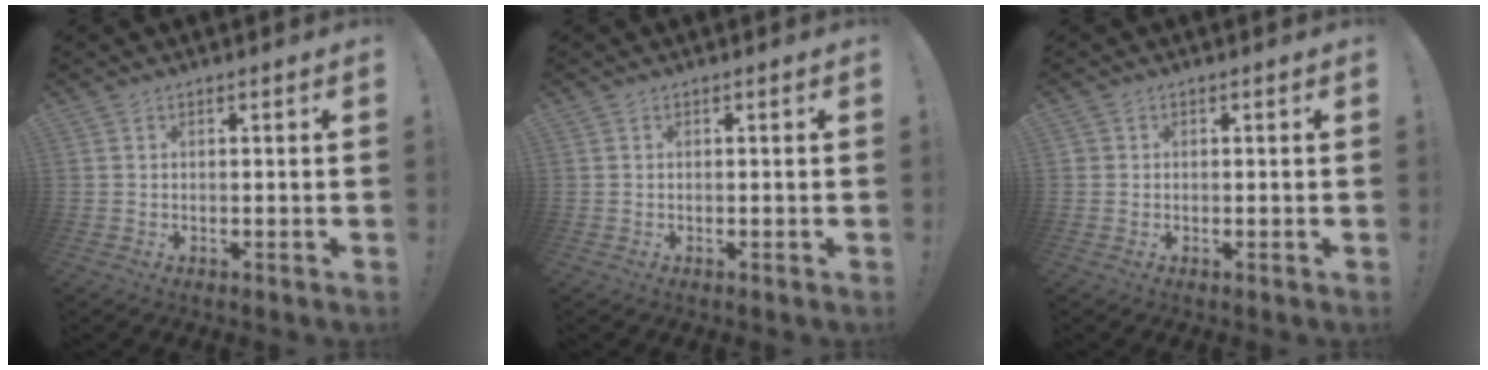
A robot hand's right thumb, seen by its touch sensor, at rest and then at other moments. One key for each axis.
{"total": 0.0}
{"total": 1.0, "fx": 0.2, "fy": 0.9, "fz": 0.2, "tx": -0.009, "ty": 0.004, "tz": 0.006}